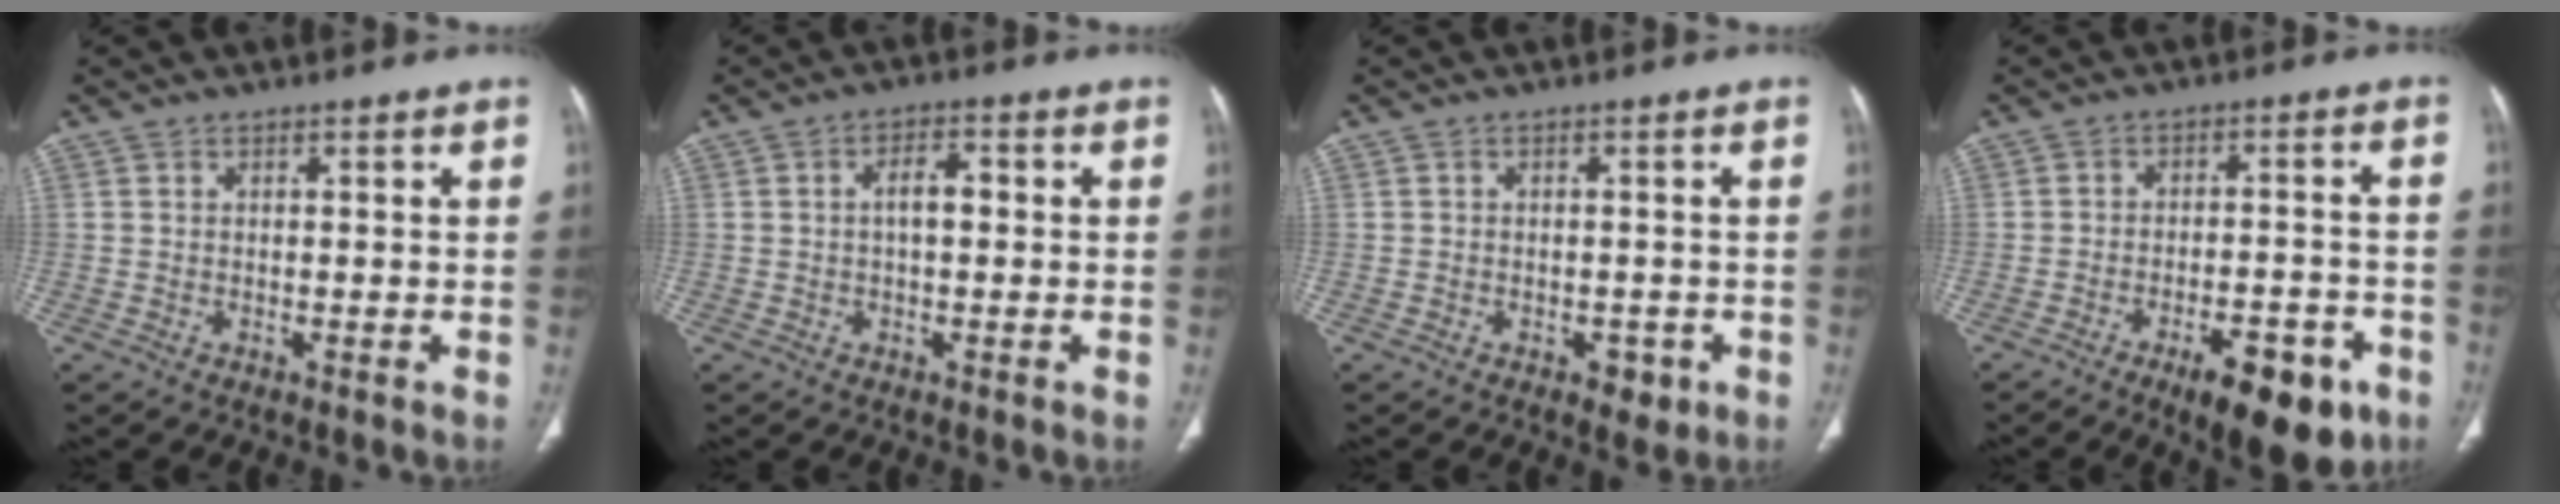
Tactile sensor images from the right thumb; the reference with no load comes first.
{"total": 4.1, "force": [0.3, 2.1, 3.6], "torque": [-0.057, 0.012, -0.001]}
{"total": 3.1, "force": [-1.4, 2.0, 1.8], "torque": [-0.008, 0.004, -0.013]}
{"total": 12.9, "force": [-7.1, 5.2, 9.4], "torque": [-0.108, 0.034, -0.093]}